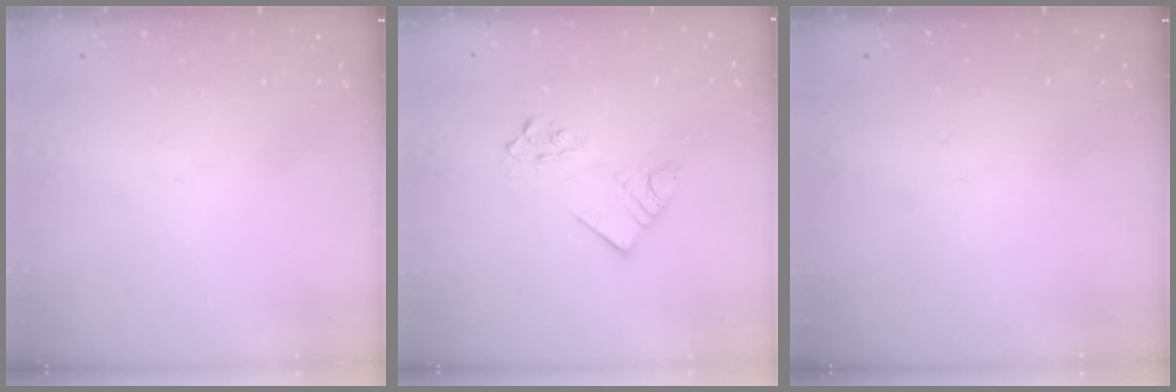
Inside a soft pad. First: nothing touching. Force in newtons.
{"total": 7.1, "press": 7.1, "slide": 0.2}
{"total": 0.0}